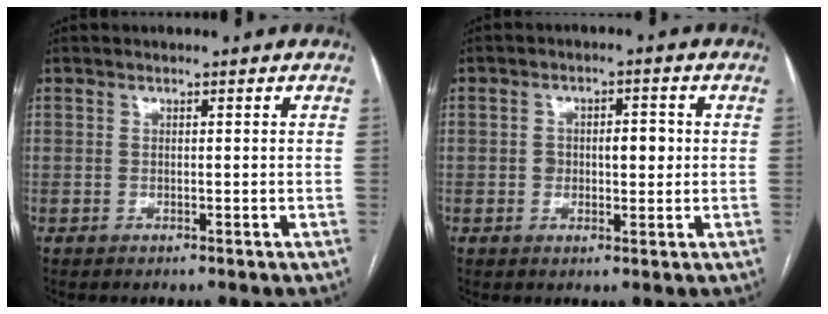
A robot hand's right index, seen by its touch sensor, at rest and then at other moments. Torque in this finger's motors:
{"motor_torque": [0.58, 0.34, 0.08, 0.04]}